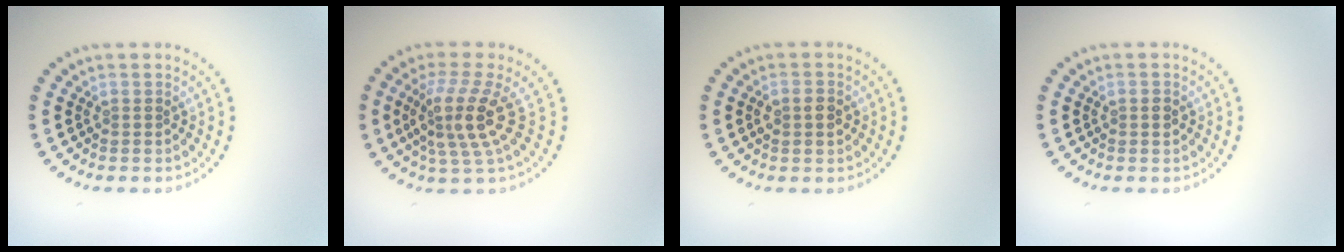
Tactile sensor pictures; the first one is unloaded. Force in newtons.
{"total": 4.4, "press": 3.3, "slide": 2.9}
{"total": 1.8, "press": 1.8, "slide": 0.1}
{"total": 1.1, "press": 1.1, "slide": 0.0}